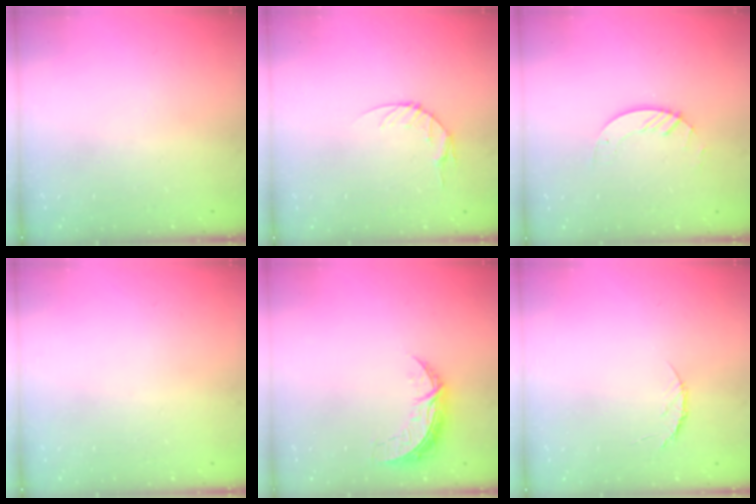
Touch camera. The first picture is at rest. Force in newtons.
{"total": 4.6, "press": 4.6, "slide": 0.6}
{"total": 2.6, "press": 2.6, "slide": 0.3}
{"total": 0.0}
{"total": 7.2, "press": 7.2, "slide": 0.2}
{"total": 4.7, "press": 4.6, "slide": 0.4}